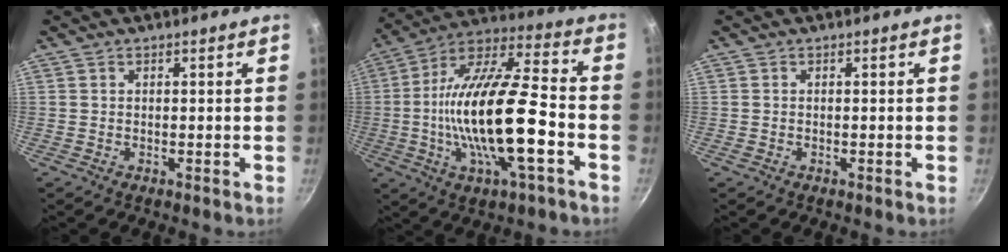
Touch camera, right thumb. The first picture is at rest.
{"total": 22.6, "force": [-4.9, 7.1, 20.9], "torque": [-0.383, 0.028, -0.096]}
{"total": 0.0}